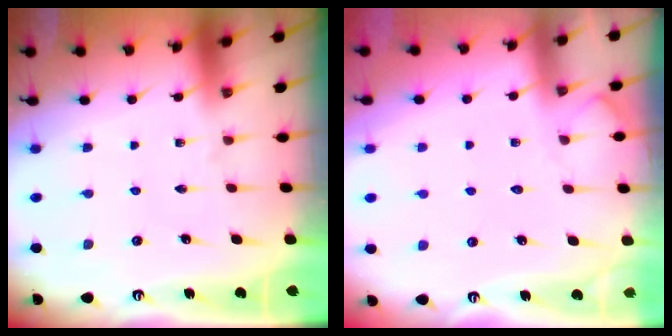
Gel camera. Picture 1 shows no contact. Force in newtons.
{"total": 4.2, "press": 4.1, "slide": 0.6}